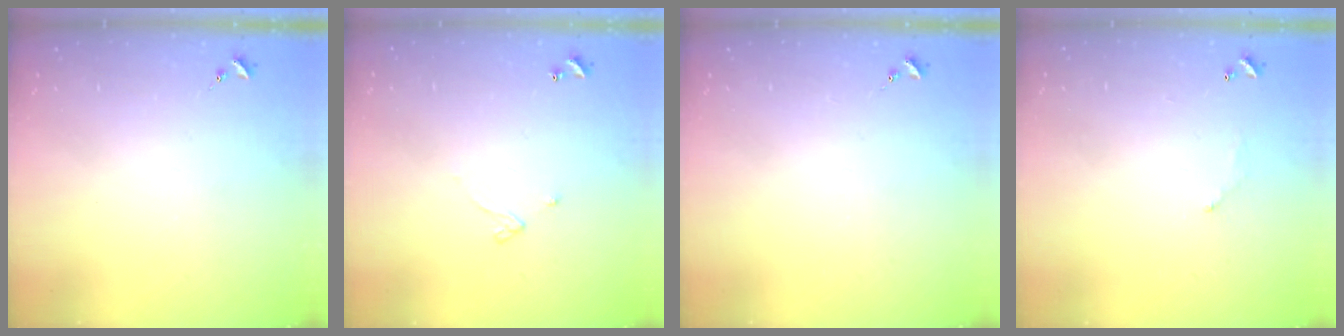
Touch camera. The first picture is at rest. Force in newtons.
{"total": 3.2, "press": 3.1, "slide": 0.3}
{"total": 0.0}
{"total": 5.2, "press": 5.2, "slide": 0.3}